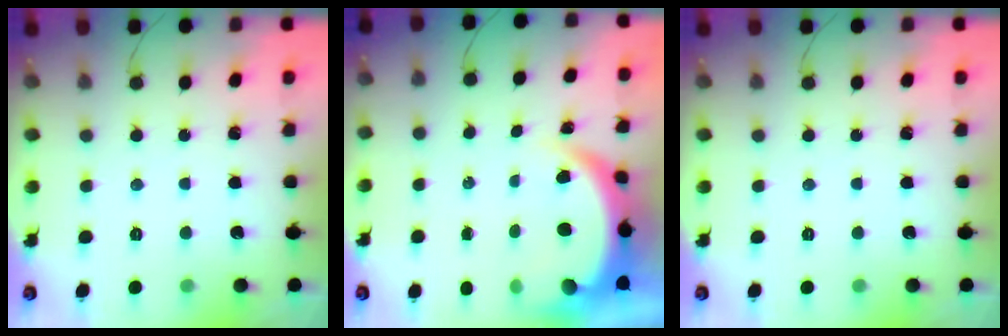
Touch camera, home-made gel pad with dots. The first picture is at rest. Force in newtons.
{"total": 7.8, "press": 7.7, "slide": 1.1}
{"total": 0.0}